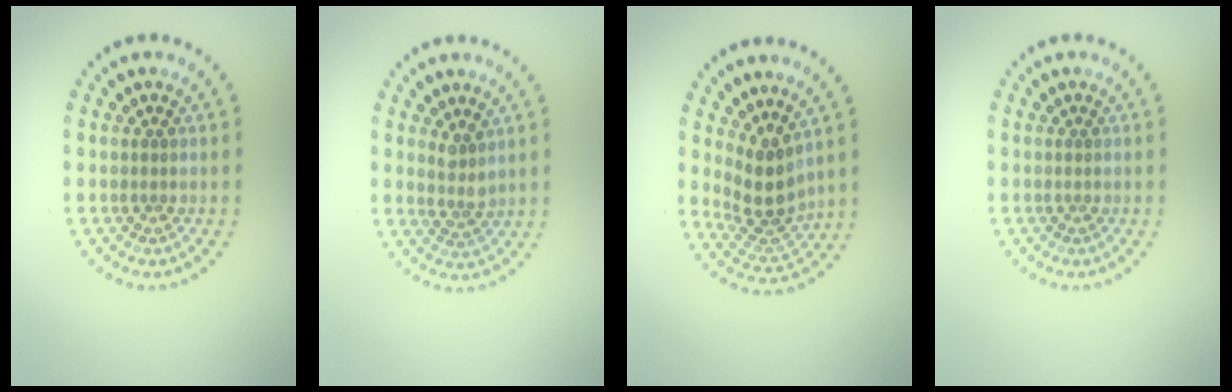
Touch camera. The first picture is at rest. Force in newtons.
{"total": 1.7, "press": 1.2, "slide": 1.1}
{"total": 3.8, "press": 3.0, "slide": 2.3}
{"total": 0.0}